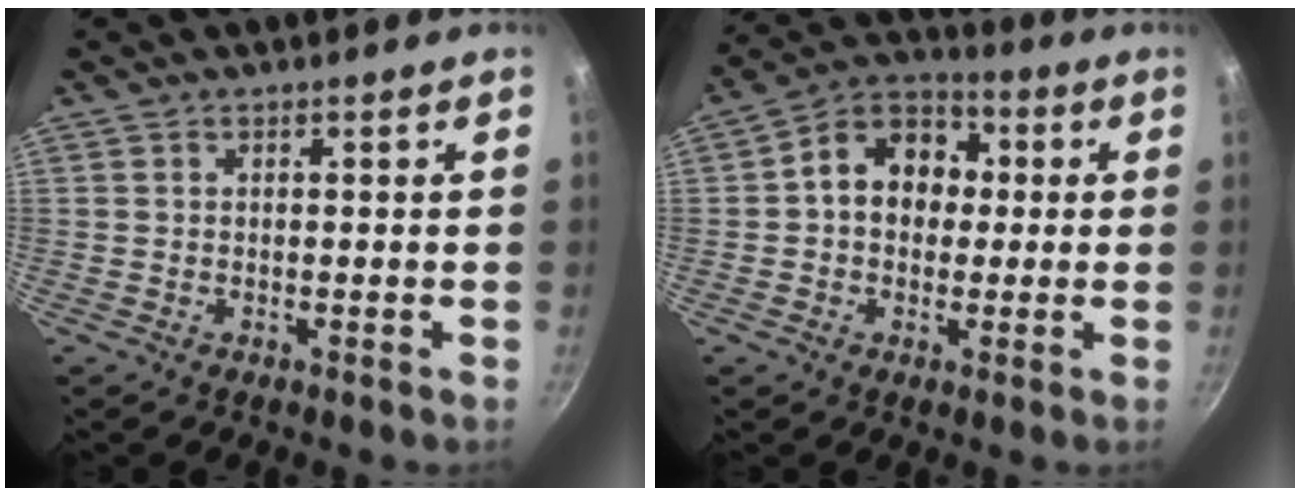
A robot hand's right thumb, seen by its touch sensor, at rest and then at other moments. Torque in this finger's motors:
{"motor_torque": [0.44, 2.26, 0.91, -0.68, 0.08]}